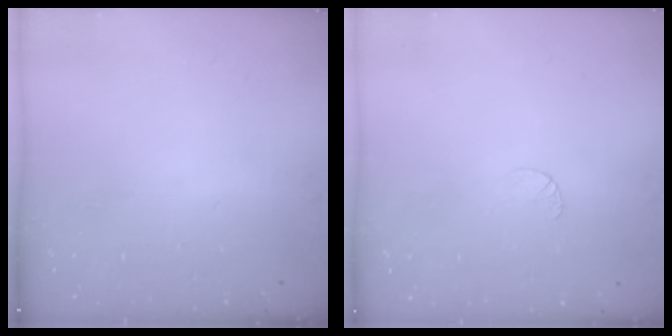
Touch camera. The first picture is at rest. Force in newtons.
{"total": 3.7, "press": 3.7, "slide": 0.3}